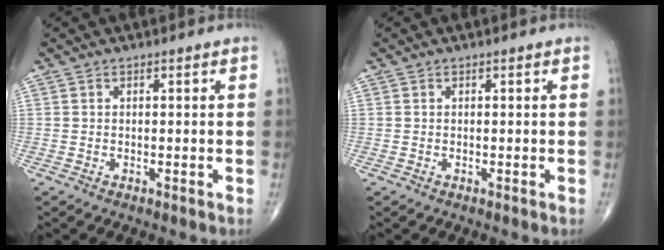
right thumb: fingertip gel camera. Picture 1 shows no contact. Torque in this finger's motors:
{"motor_torque": [0.11, 0.05, -0.03, -0.01, -0.02]}